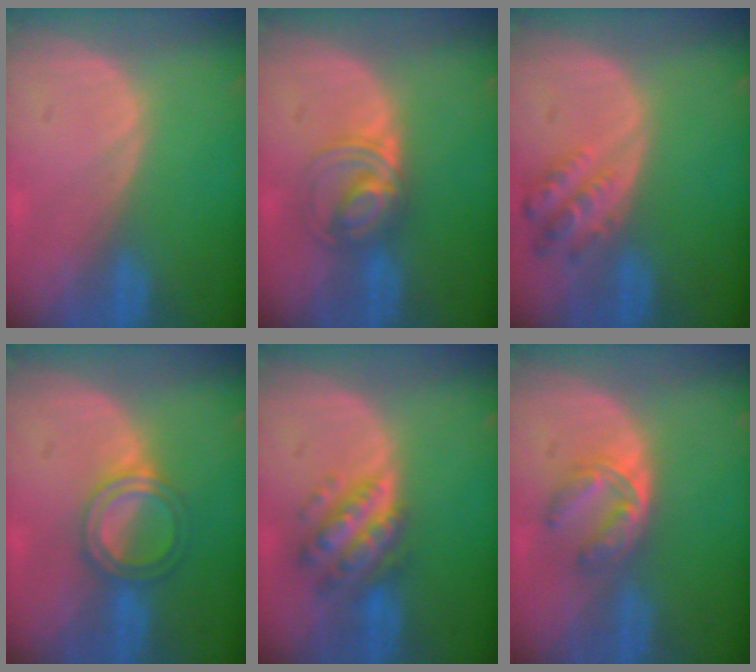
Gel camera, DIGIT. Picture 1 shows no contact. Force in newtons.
{"total": 5.6, "press": 5.5, "slide": 0.6}
{"total": 5.0, "press": 4.8, "slide": 1.5}
{"total": 4.9, "press": 4.9, "slide": 0.3}
{"total": 6.7, "press": 6.6, "slide": 0.3}
{"total": 5.1, "press": 4.9, "slide": 1.4}